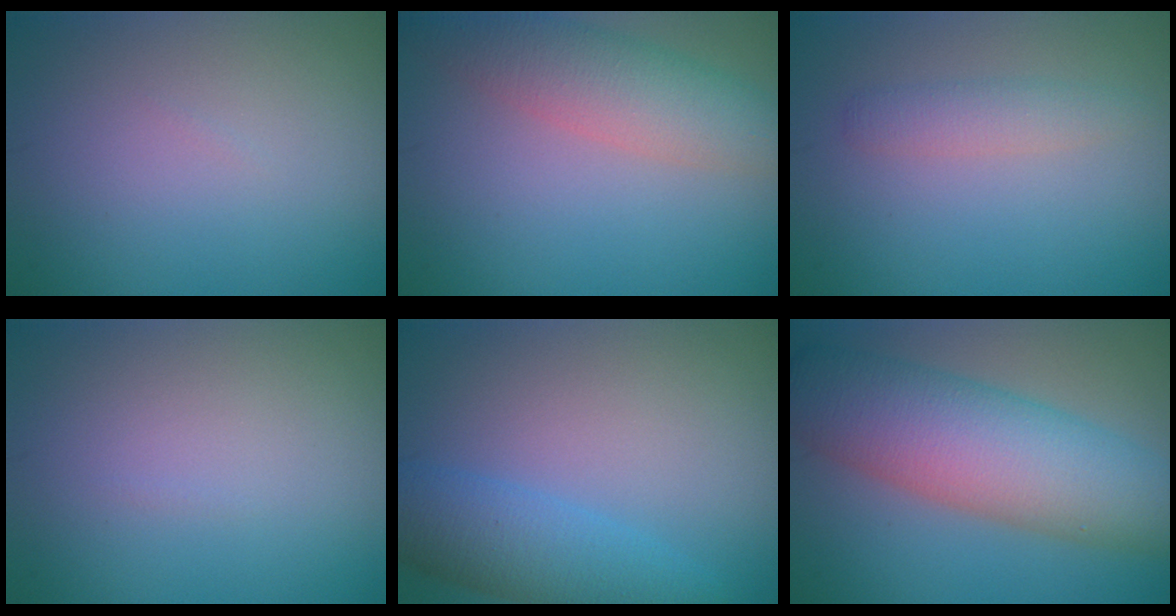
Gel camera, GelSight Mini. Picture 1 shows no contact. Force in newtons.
{"total": 5.7, "press": 5.6, "slide": 0.1}
{"total": 1.9, "press": 1.9, "slide": 0.1}
{"total": 0.0}
{"total": 5.3, "press": 5.3, "slide": 0.4}
{"total": 10.1, "press": 10.1, "slide": 0.4}